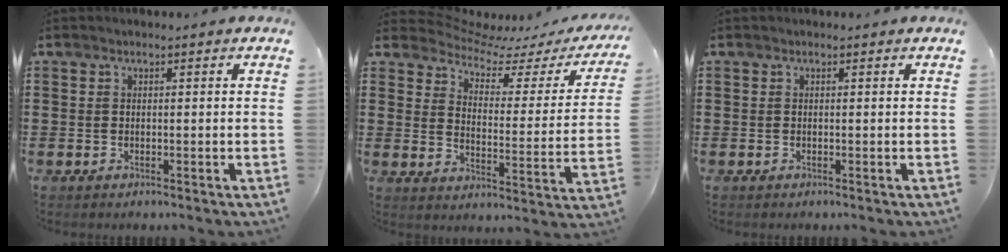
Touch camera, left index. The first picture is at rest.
{"total": 5.0, "force": [4.4, 1.8, 1.5], "torque": [-0.052, -0.031, 0.071]}
{"total": 0.0}